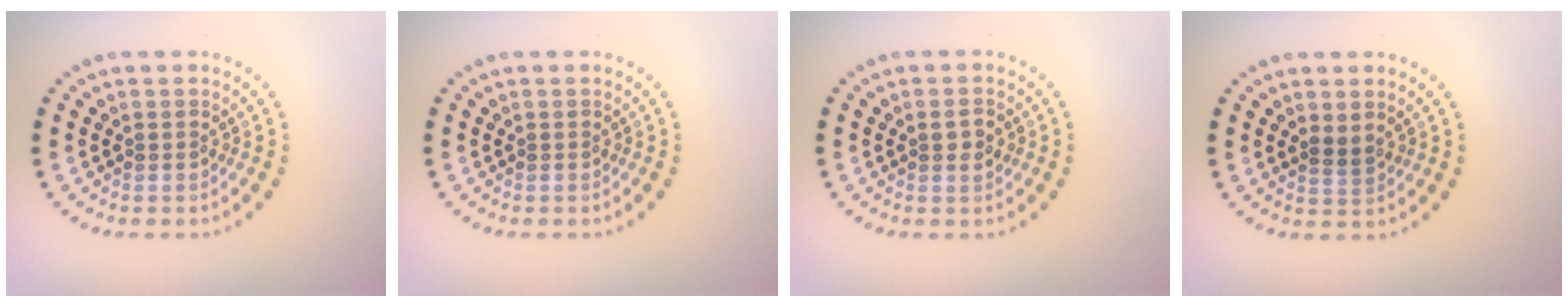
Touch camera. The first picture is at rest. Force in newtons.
{"total": 0.0}
{"total": 1.4, "press": 1.4, "slide": 0.3}
{"total": 1.3, "press": 1.0, "slide": 0.8}